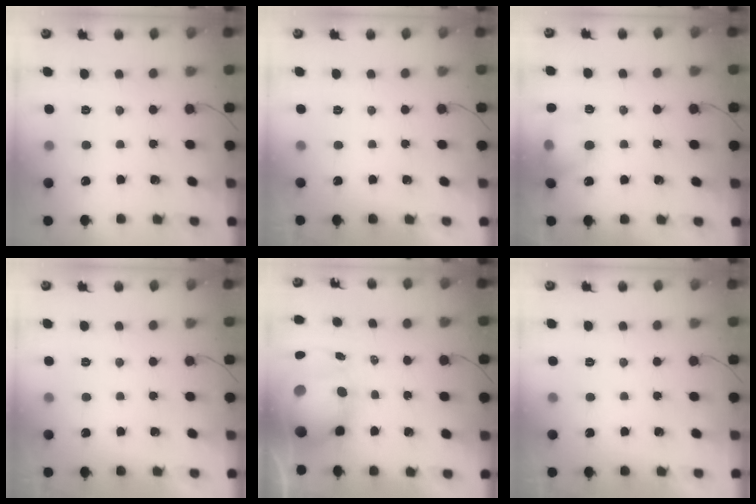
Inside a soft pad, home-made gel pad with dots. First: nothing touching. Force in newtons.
{"total": 0.0}
{"total": 10.0, "press": 9.9, "slide": 1.4}
{"total": 0.0}
{"total": 13.1, "press": 12.8, "slide": 2.9}
{"total": 0.0}